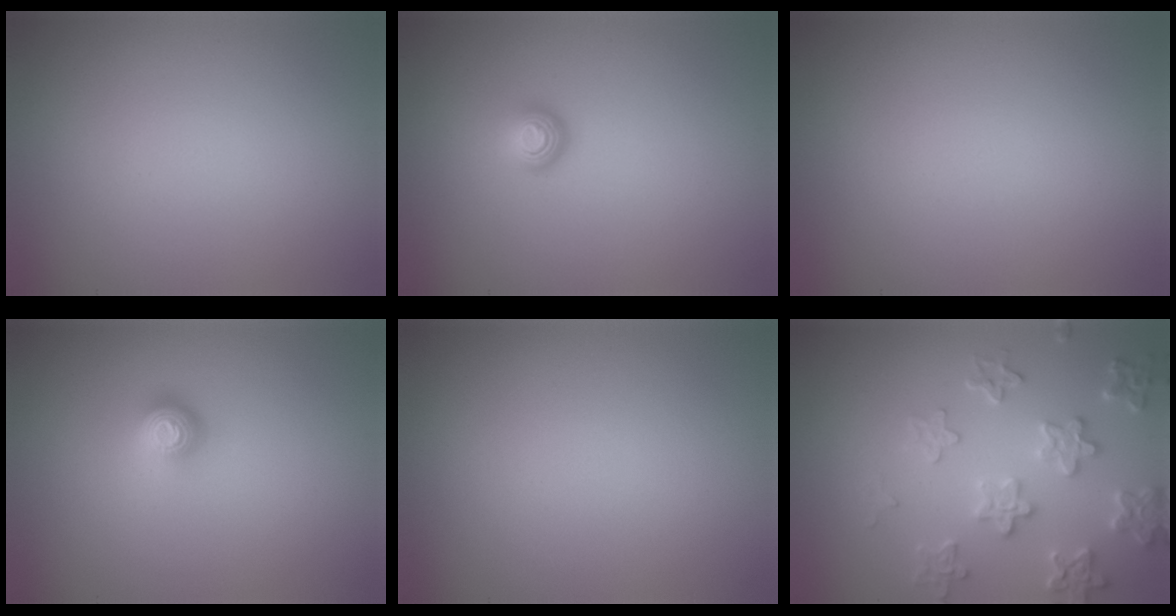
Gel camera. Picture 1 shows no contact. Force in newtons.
{"total": 1.8, "press": 1.1, "slide": 1.4}
{"total": 0.0}
{"total": 1.9, "press": 1.4, "slide": 1.3}
{"total": 0.0}
{"total": 4.0, "press": 3.8, "slide": 1.2}